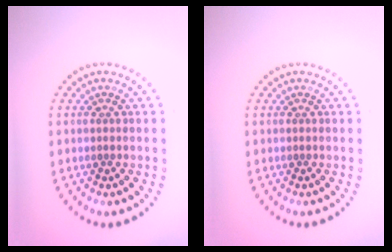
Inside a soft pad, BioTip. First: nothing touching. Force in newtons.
{"total": 0.0}